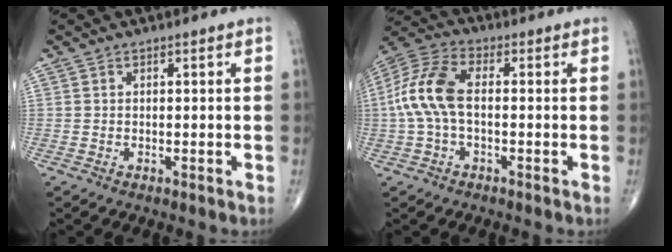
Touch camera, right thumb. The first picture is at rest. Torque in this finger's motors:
{"motor_torque": [0.91, 1.86, 0.55, -0.24, 0.13]}